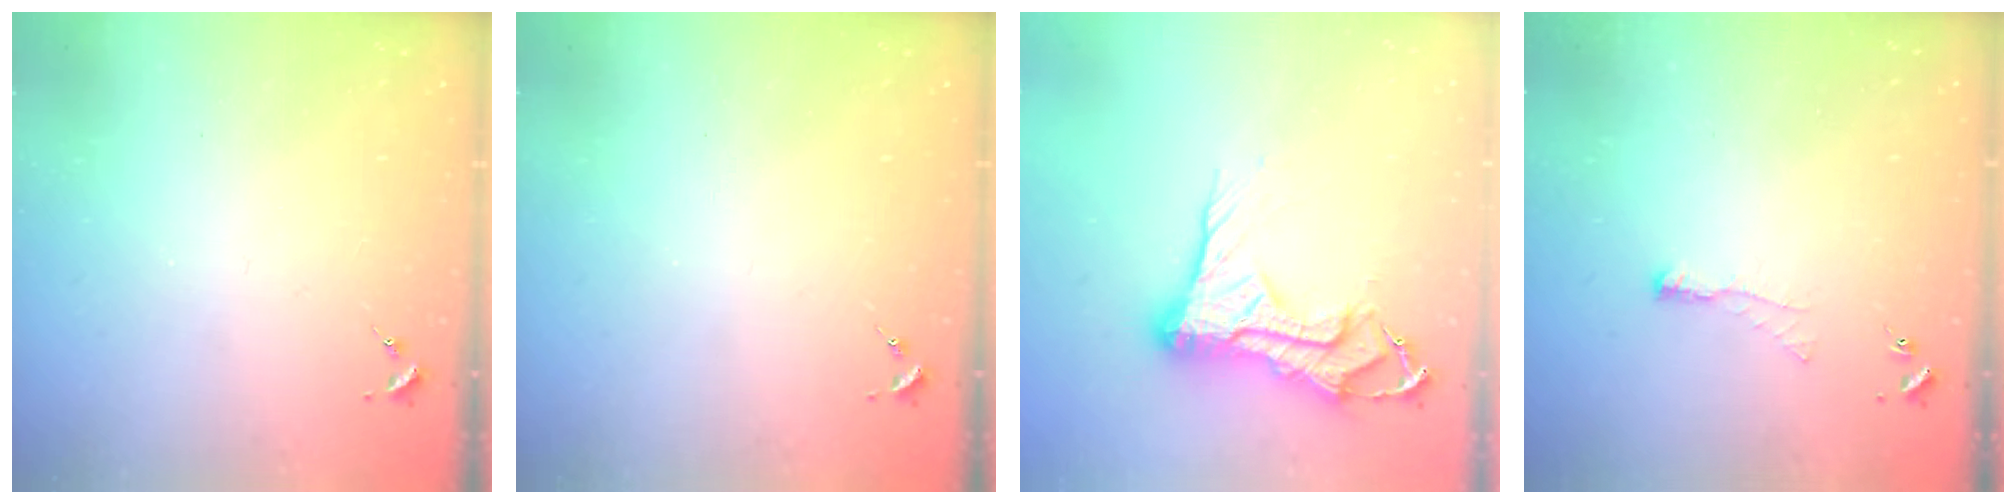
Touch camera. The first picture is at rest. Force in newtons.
{"total": 0.0}
{"total": 18.5, "press": 18.4, "slide": 1.8}
{"total": 3.9, "press": 3.8, "slide": 0.7}